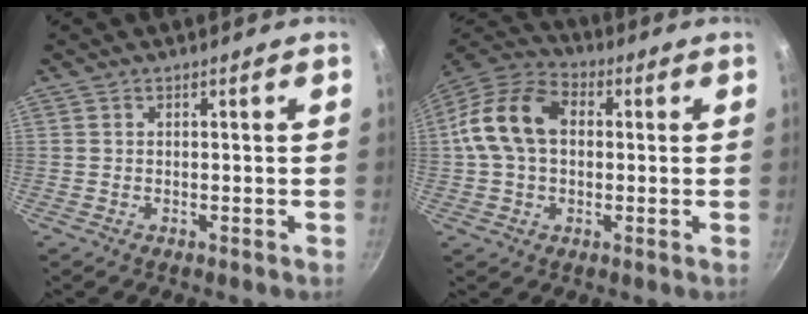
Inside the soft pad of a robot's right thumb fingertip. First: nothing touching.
{"total": 13.9, "force": [1.4, 9.7, 9.9], "torque": [-0.163, 0.029, 0.008]}